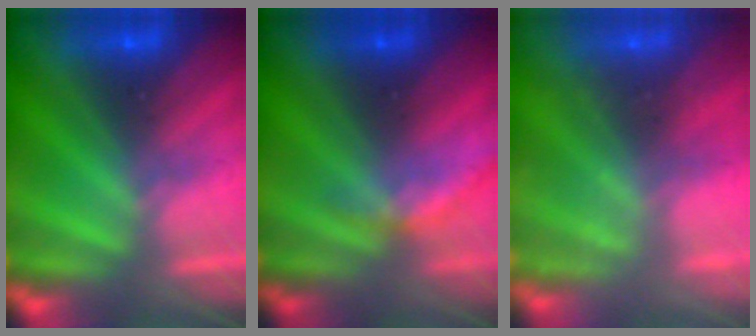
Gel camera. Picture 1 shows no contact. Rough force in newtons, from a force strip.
{"total": 1.9}
{"total": 2.3}